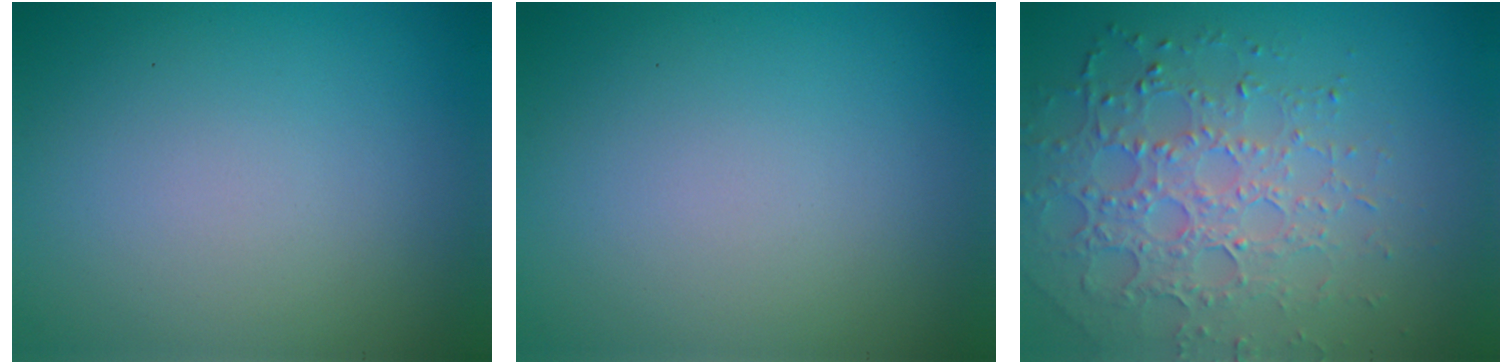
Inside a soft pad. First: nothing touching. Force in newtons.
{"total": 0.0}
{"total": 4.9, "press": 4.3, "slide": 2.5}